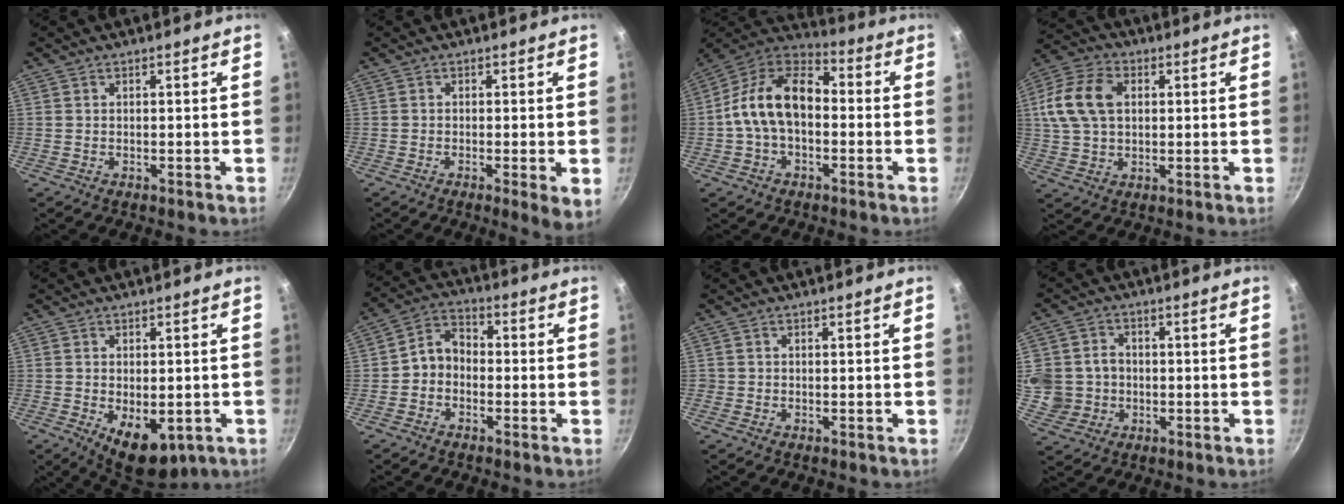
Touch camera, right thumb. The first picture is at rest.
{"total": 4.3, "force": [-1.0, 0.8, 4.1], "torque": [-0.058, -0.009, -0.013]}
{"total": 15.1, "force": [-0.9, 9.8, 11.4], "torque": [-0.178, 0.048, -0.037]}
{"total": 12.8, "force": [2.6, 8.8, 9.0], "torque": [-0.163, 0.015, 0.038]}
{"total": 9.5, "force": [-2.7, 5.4, 7.4], "torque": [-0.084, -0.004, -0.023]}
{"total": 5.9, "force": [-1.5, 4.6, 3.3], "torque": [-0.041, 0.033, -0.042]}
{"total": 0.7, "force": [-0.2, 0.6, 0.1], "torque": [0.000, 0.001, -0.006]}
{"total": 10.4, "force": [-0.5, 9.7, 3.8], "torque": [-0.065, 0.013, -0.004]}